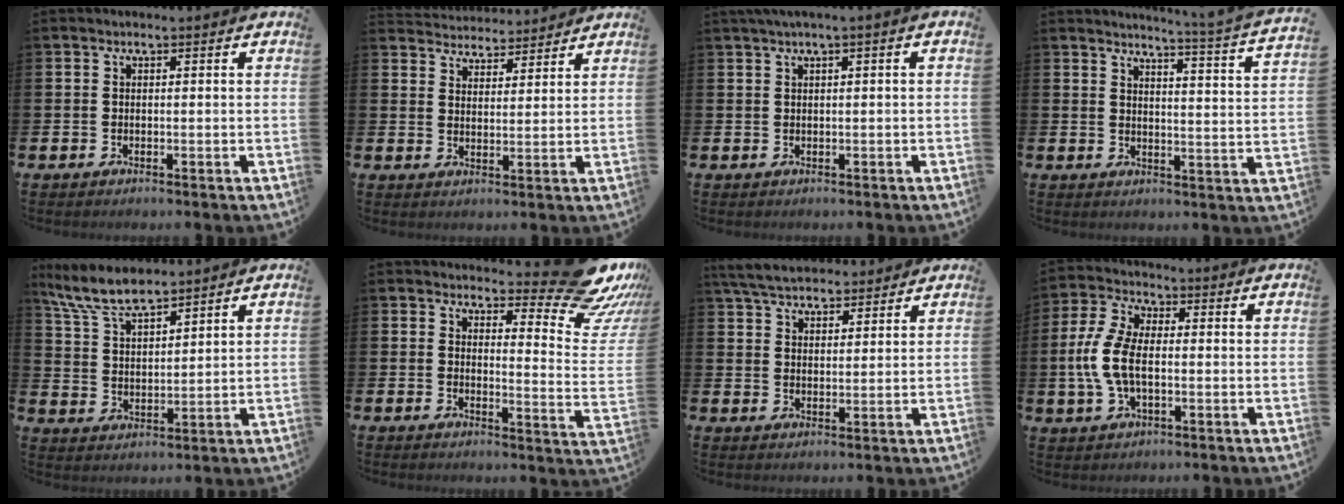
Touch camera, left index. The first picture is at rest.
{"total": 4.3, "force": [4.2, 0.8, -0.6], "torque": [-0.011, -0.024, 0.077]}
{"total": 1.2, "force": [0.6, -0.1, 1.1], "torque": [-0.027, 0.003, 0.012]}
{"total": 3.6, "force": [3.4, -1.0, 0.9], "torque": [-0.020, -0.041, 0.049]}
{"total": 7.8, "force": [7.0, 1.5, 2.9], "torque": [-0.088, -0.024, 0.130]}
{"total": 10.2, "force": [8.4, 3.1, 5.0], "torque": [-0.054, -0.074, 0.139]}
{"total": 5.6, "force": [5.4, 1.3, 1.0], "torque": [-0.044, -0.018, 0.099]}
{"total": 7.3, "force": [-0.2, 3.9, 6.1], "torque": [-0.146, 0.010, -0.008]}